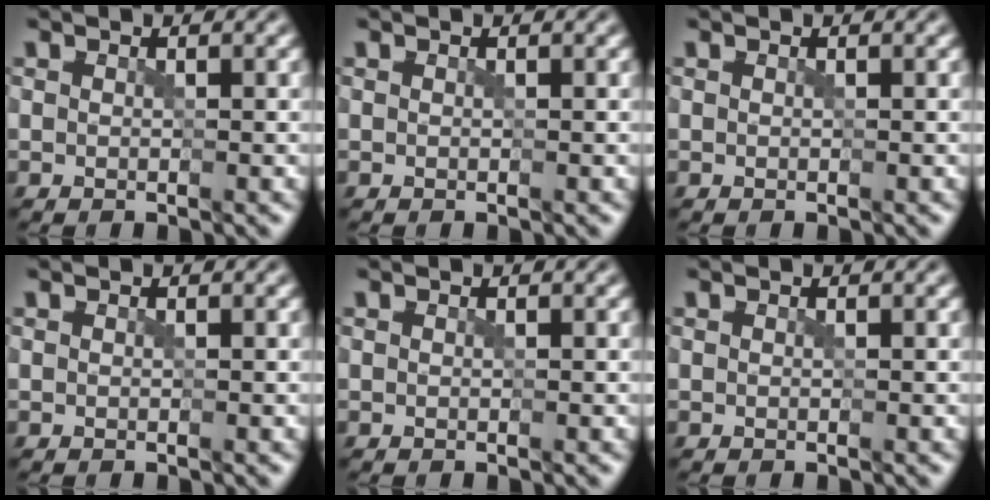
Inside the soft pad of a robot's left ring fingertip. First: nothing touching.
{"total": 0.0}
{"total": 0.0}
{"total": 0.0}
{"total": 0.0}
{"total": 0.0}